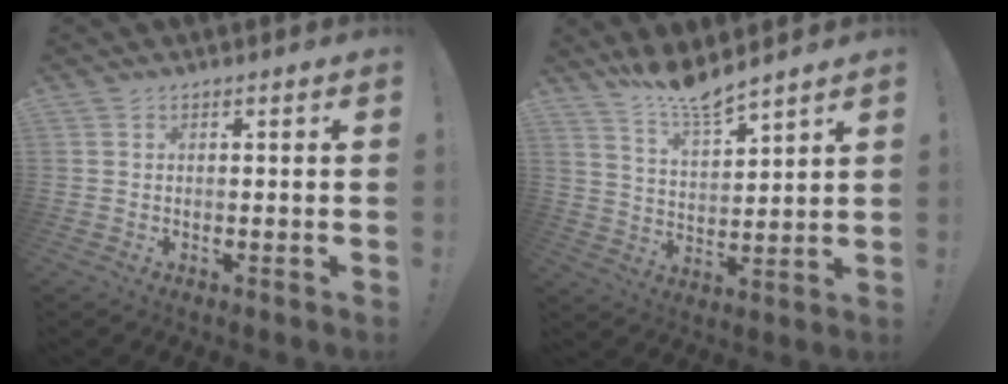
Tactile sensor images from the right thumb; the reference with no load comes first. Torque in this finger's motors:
{"motor_torque": [0.12, 1.32, 0.53, 0.16, 0.00]}